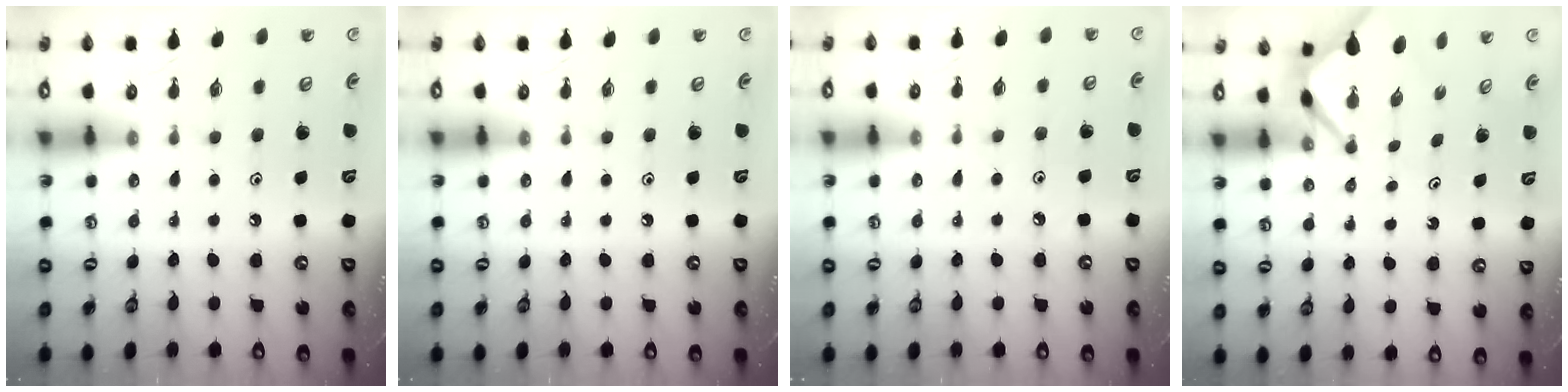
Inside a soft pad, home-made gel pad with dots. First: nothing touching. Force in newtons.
{"total": 0.0}
{"total": 3.0, "press": 2.9, "slide": 0.4}
{"total": 2.9, "press": 2.9, "slide": 0.2}